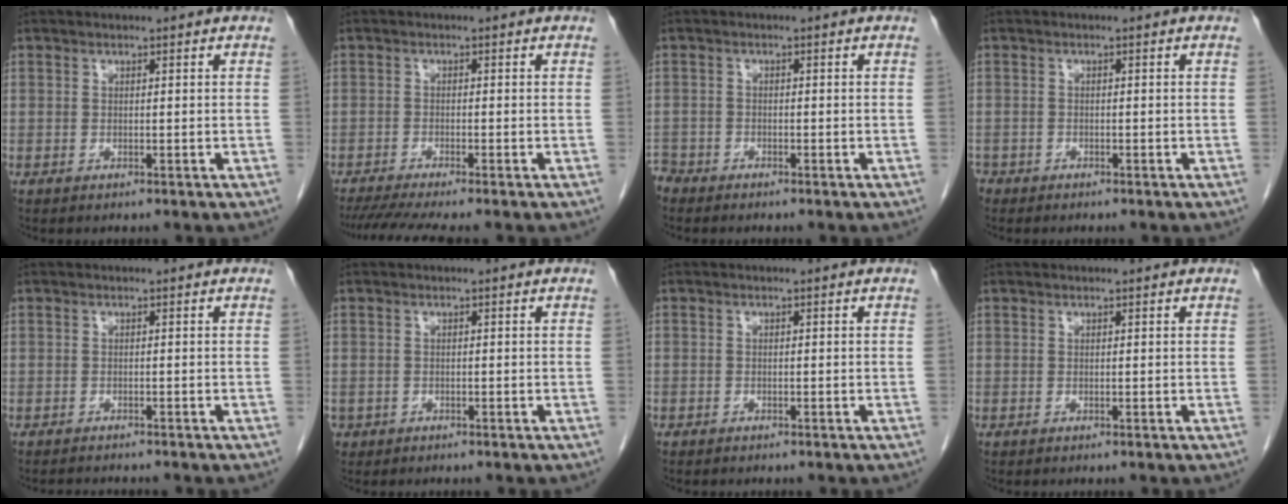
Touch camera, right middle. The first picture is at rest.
{"total": 6.8, "force": [-5.8, -0.5, 3.5], "torque": [-0.053, -0.016, -0.095]}
{"total": 2.4, "force": [-2.3, 0.8, -0.1], "torque": [0.003, -0.003, -0.044]}
{"total": 2.2, "force": [-1.8, 1.3, 0.3], "torque": [-0.009, 0.001, -0.030]}
{"total": 3.2, "force": [-3.0, 0.4, 1.0], "torque": [-0.012, -0.006, -0.039]}
{"total": 1.0, "force": [-0.5, 0.9, 0.0], "torque": [-0.006, 0.004, -0.004]}
{"total": 0.7, "force": [-0.5, 0.4, 0.1], "torque": [-0.005, 0.003, -0.009]}
{"total": 0.0}